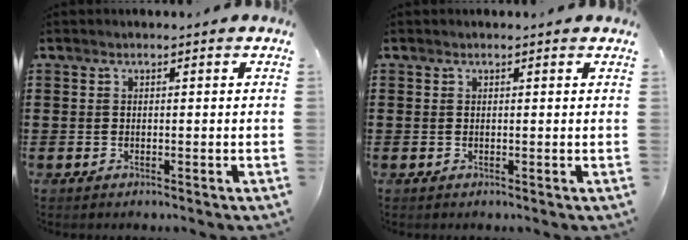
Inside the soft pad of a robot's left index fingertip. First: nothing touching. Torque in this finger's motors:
{"motor_torque": [2.14, 0.00, -0.98, -0.21]}